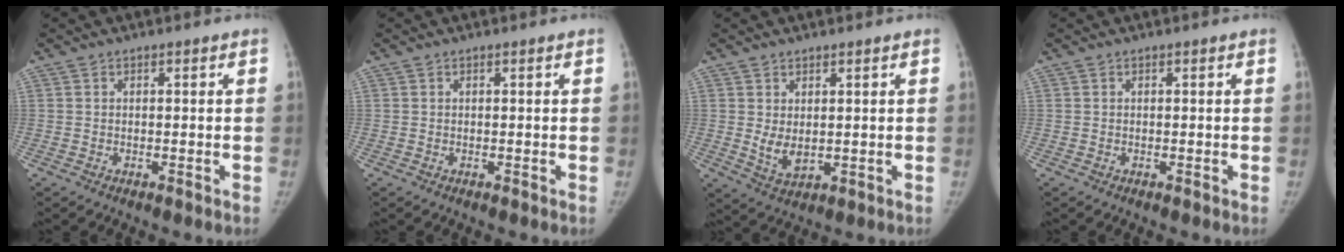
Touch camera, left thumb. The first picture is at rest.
{"total": 0.0}
{"total": 4.3, "force": [1.0, 2.4, 3.4], "torque": [-0.055, -0.018, 0.028]}
{"total": 0.0}